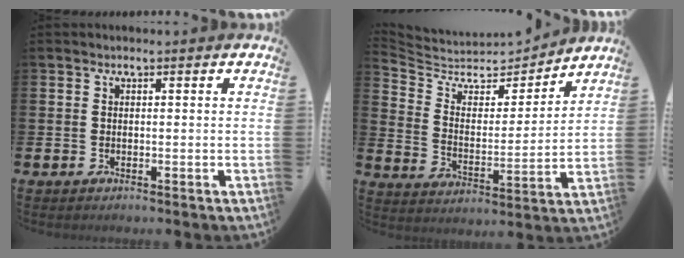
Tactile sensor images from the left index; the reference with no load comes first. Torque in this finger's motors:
{"motor_torque": [-1.18, -0.96, -0.67, -0.15]}